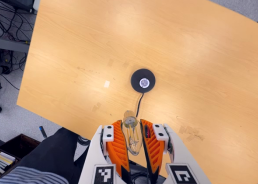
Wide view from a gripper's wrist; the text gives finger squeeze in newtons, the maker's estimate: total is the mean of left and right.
{"total": 21.3, "left": 24.6, "right": 18.0}